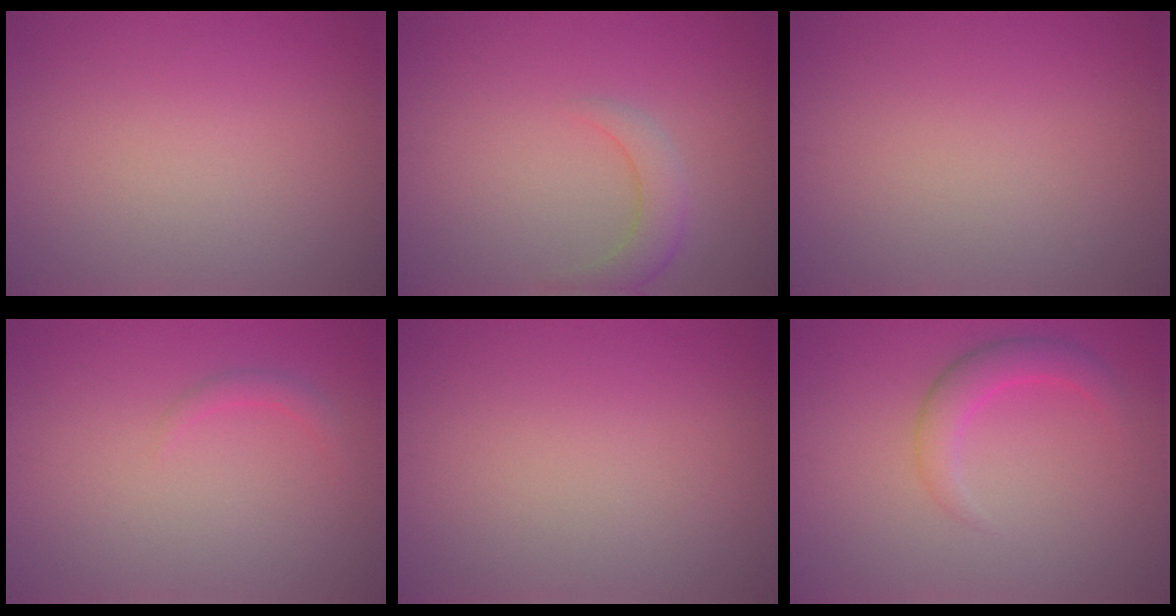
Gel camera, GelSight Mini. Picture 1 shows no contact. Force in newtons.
{"total": 2.5, "press": 2.5, "slide": 0.2}
{"total": 0.0}
{"total": 1.0, "press": 1.0, "slide": 0.1}
{"total": 0.0}
{"total": 2.8, "press": 2.8, "slide": 0.1}